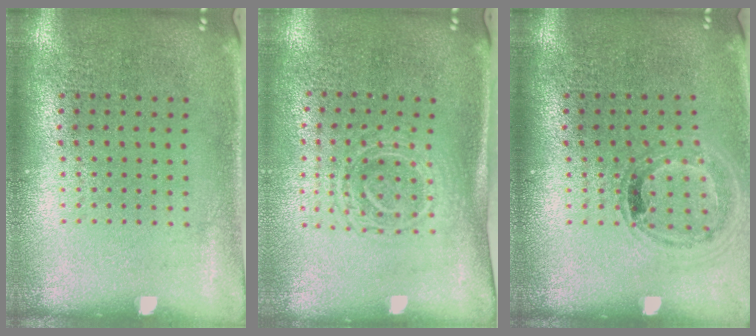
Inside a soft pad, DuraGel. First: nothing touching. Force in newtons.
{"total": 1.7, "press": 1.4, "slide": 1.0}
{"total": 0.9, "press": 0.9, "slide": 0.1}